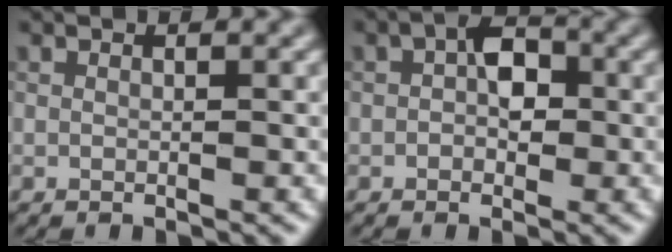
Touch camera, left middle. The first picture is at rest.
{"total": 3.5, "force": [0.4, 2.3, 2.6], "torque": [-0.040, 0.011, 0.000]}